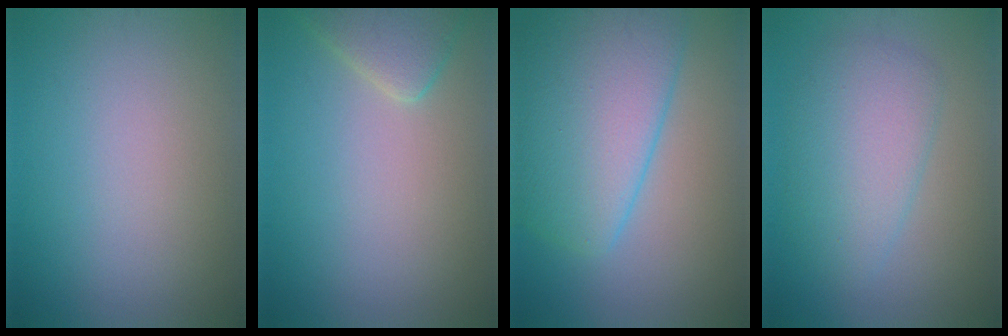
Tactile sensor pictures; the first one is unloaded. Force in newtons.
{"total": 2.9, "press": 2.9, "slide": 0.2}
{"total": 9.1, "press": 9.1, "slide": 0.3}
{"total": 4.5, "press": 4.4, "slide": 0.2}